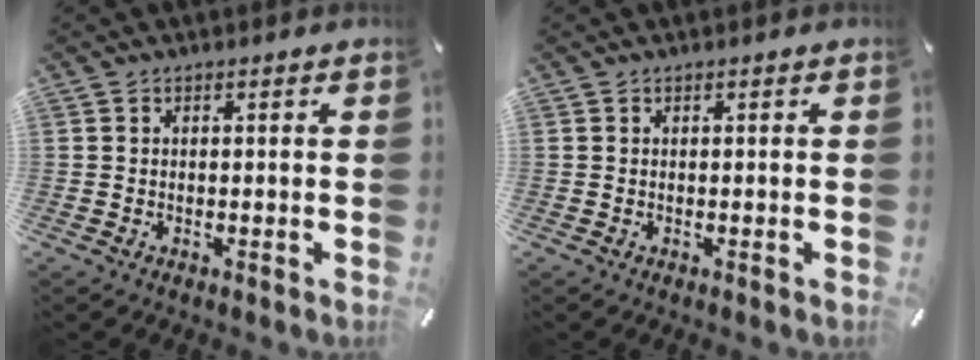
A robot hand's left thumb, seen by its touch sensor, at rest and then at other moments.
{"total": 0.0}